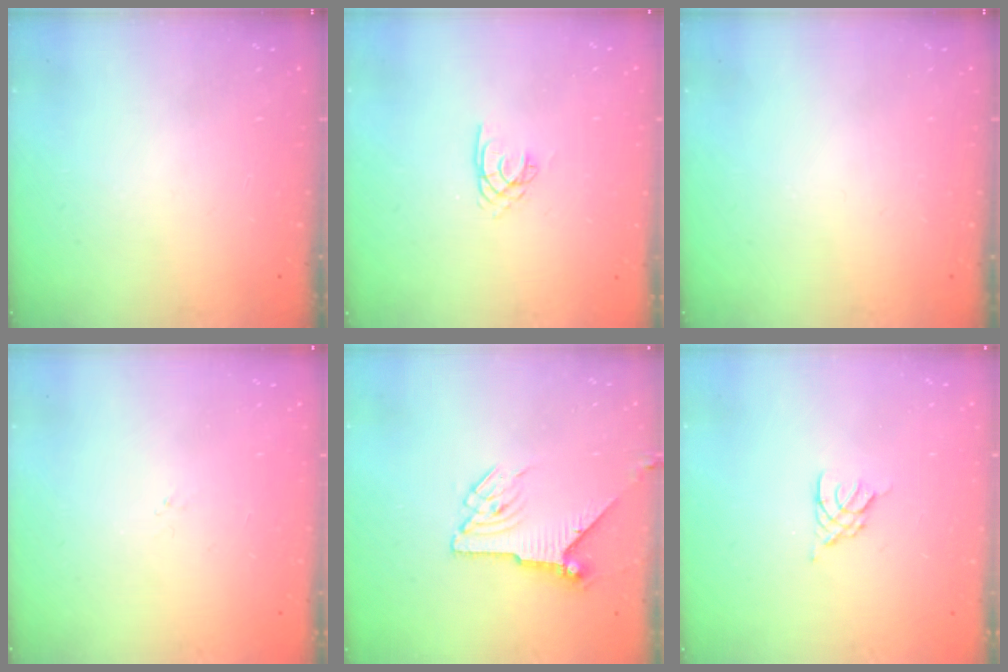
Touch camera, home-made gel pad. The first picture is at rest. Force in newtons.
{"total": 2.1, "press": 2.1, "slide": 0.3}
{"total": 0.0}
{"total": 0.0}
{"total": 7.7, "press": 7.7, "slide": 0.2}
{"total": 2.3, "press": 2.3, "slide": 0.5}